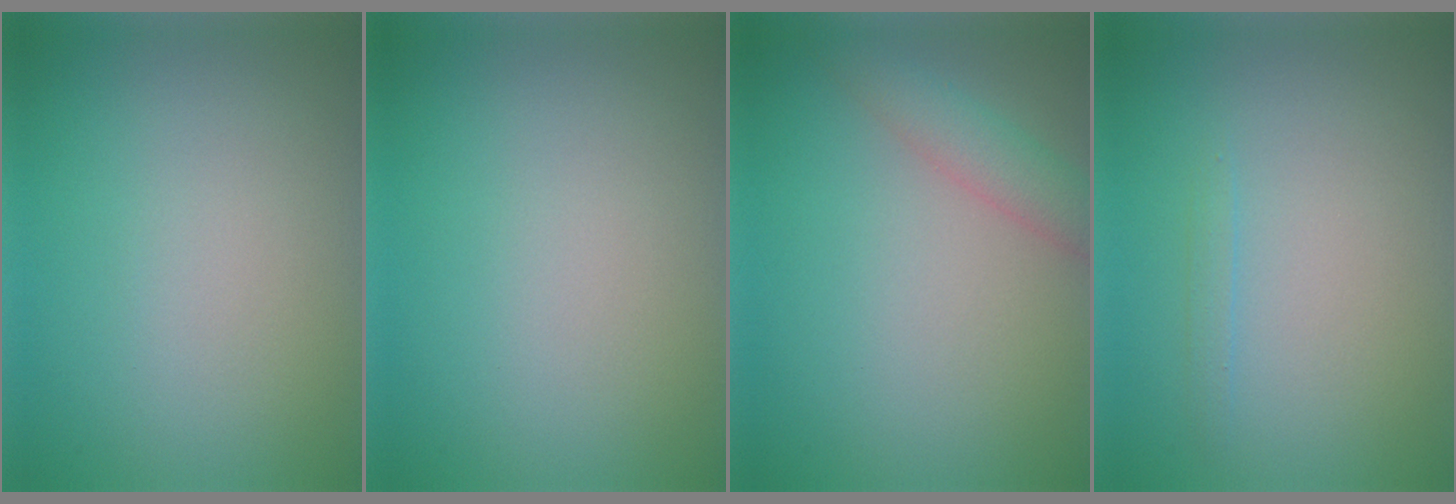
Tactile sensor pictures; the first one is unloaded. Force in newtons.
{"total": 0.0}
{"total": 2.8, "press": 2.8, "slide": 0.2}
{"total": 0.7, "press": 0.7, "slide": 0.1}